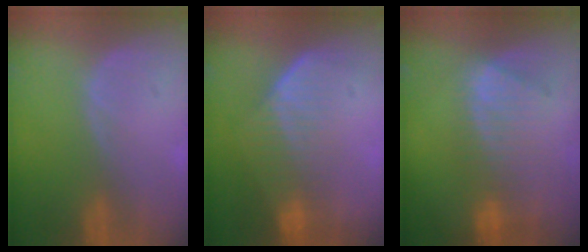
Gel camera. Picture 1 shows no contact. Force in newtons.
{"total": 7.1, "press": 6.2, "slide": 3.3}
{"total": 8.4, "press": 7.7, "slide": 3.5}